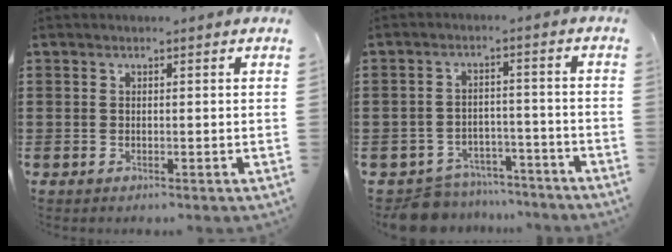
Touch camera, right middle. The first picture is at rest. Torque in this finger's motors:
{"motor_torque": [0.09, 0.01, 0.04, 0.00]}